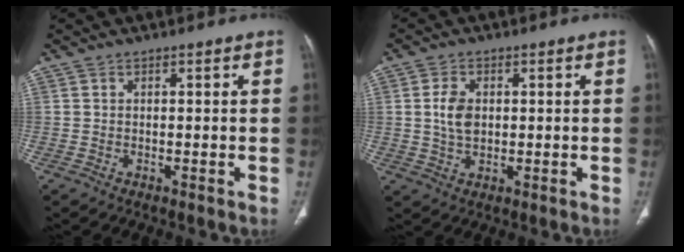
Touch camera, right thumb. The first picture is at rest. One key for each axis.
{"total": 5.2, "fx": 0.6, "fy": 3.4, "fz": 3.9, "tx": -0.072, "ty": -0.003, "tz": 0.013}